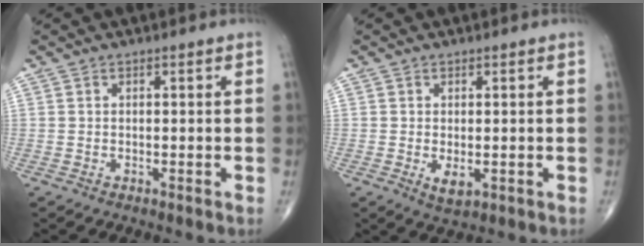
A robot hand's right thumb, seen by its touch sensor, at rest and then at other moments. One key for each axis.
{"total": 2.8, "fx": -0.6, "fy": 1.4, "fz": 2.4, "tx": -0.035, "ty": -0.006, "tz": -0.002}